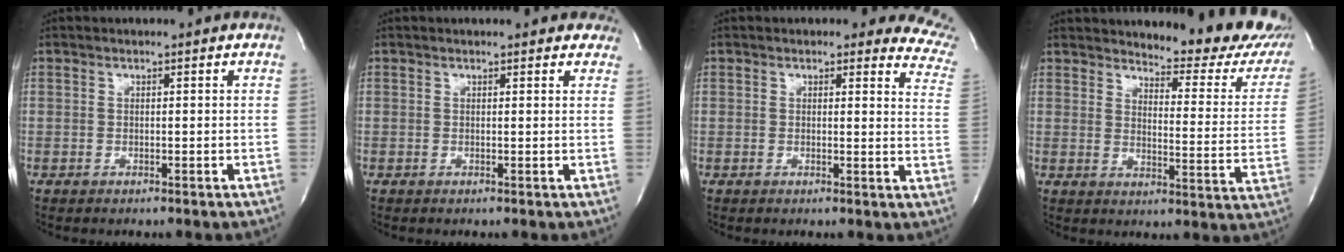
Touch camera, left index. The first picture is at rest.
{"total": 6.0, "force": [5.2, 2.6, 1.5], "torque": [0.003, 0.003, 0.037]}
{"total": 8.6, "force": [7.8, 2.8, 2.3], "torque": [0.012, -0.052, 0.036]}
{"total": 17.0, "force": [15.7, 3.4, 5.5], "torque": [-0.048, -0.096, 0.163]}